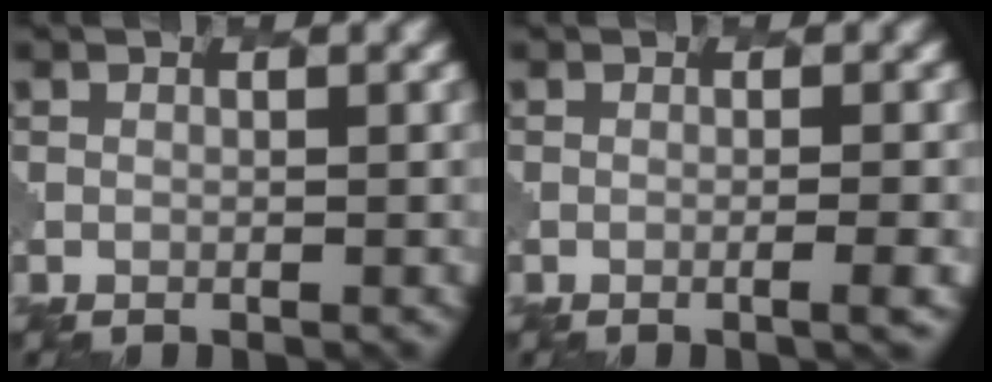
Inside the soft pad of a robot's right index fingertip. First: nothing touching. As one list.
[{"total": 2.0, "force": [-0.6, 0.4, 1.8], "torque": [-0.019, 0.001, -0.014]}]